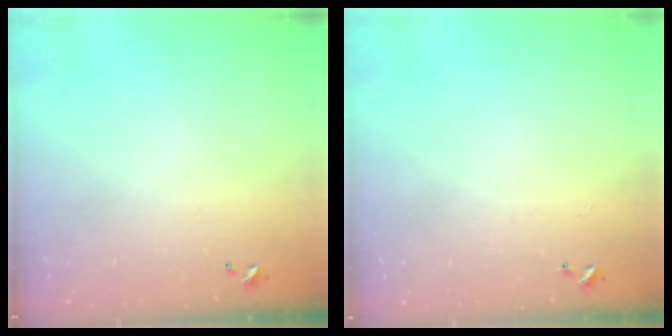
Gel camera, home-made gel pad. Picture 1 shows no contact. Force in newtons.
{"total": 2.4, "press": 2.4, "slide": 0.3}